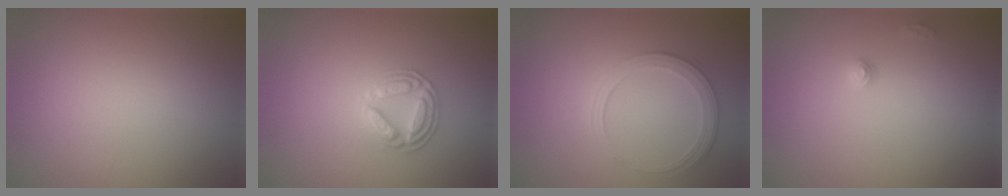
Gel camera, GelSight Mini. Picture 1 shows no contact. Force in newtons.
{"total": 2.8, "press": 2.8, "slide": 0.3}
{"total": 2.8, "press": 2.7, "slide": 0.8}
{"total": 0.9, "press": 0.9, "slide": 0.1}